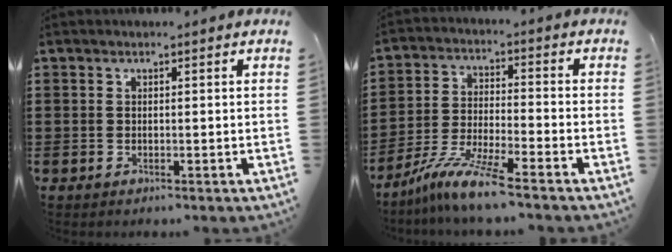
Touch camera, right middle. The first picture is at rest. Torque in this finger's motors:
{"motor_torque": [2.14, 0.00, 0.19, 0.16]}